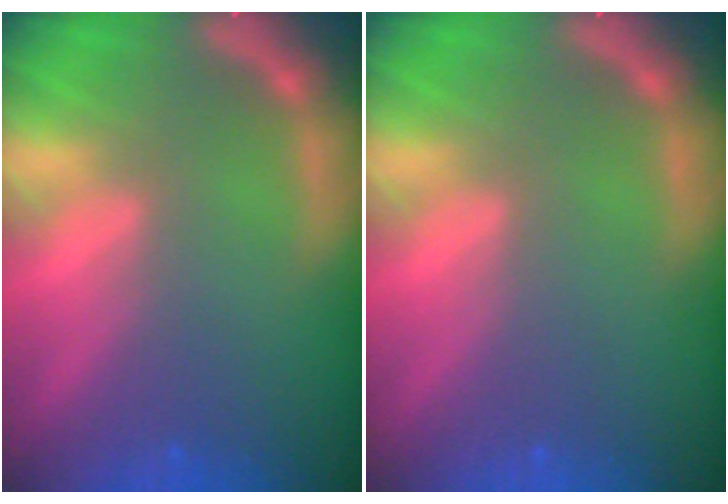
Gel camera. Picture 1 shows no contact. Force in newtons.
{"total": 0.0}